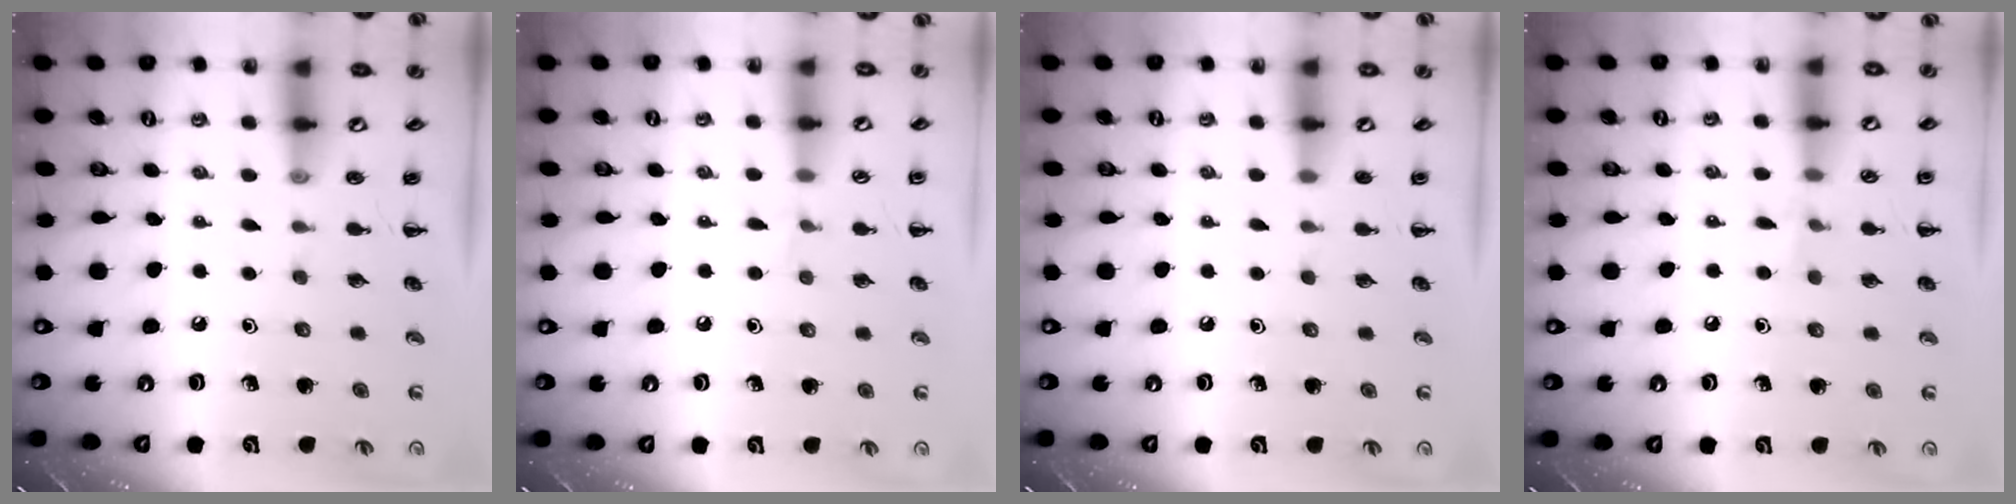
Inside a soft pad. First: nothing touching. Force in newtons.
{"total": 3.5, "press": 3.3, "slide": 1.2}
{"total": 0.7, "press": 0.7, "slide": 0.0}
{"total": 4.2, "press": 4.0, "slide": 1.2}